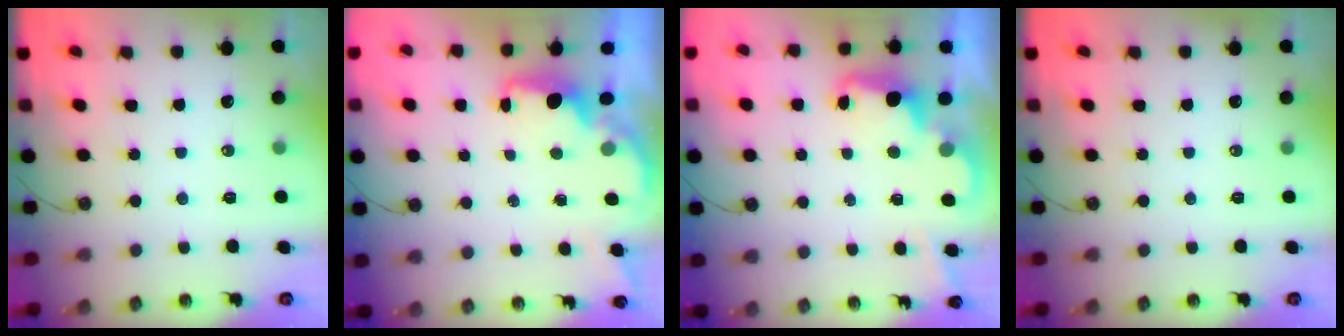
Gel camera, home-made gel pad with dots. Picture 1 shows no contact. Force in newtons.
{"total": 1.9, "press": 1.8, "slide": 0.6}
{"total": 2.5, "press": 2.5, "slide": 0.6}
{"total": 0.0}